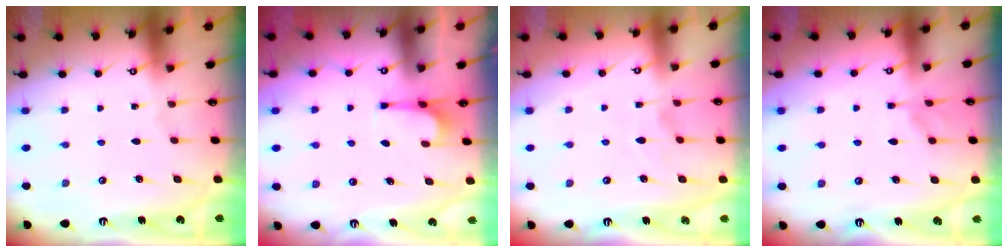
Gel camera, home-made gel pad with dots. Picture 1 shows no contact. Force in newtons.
{"total": 2.7, "press": 2.6, "slide": 0.5}
{"total": 2.8, "press": 2.5, "slide": 1.2}
{"total": 3.5, "press": 3.5, "slide": 0.4}